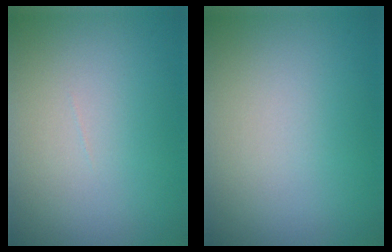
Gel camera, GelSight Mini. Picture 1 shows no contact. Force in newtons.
{"total": 0.0}